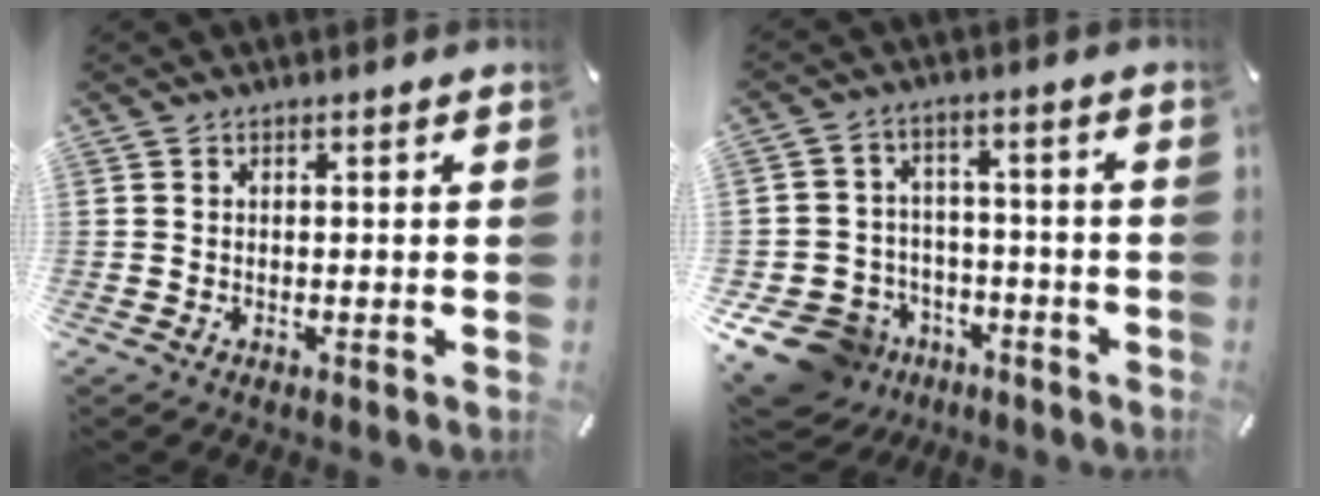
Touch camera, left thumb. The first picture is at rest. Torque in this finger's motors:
{"motor_torque": [0.11, 0.51, 0.64, 0.50, 0.20]}